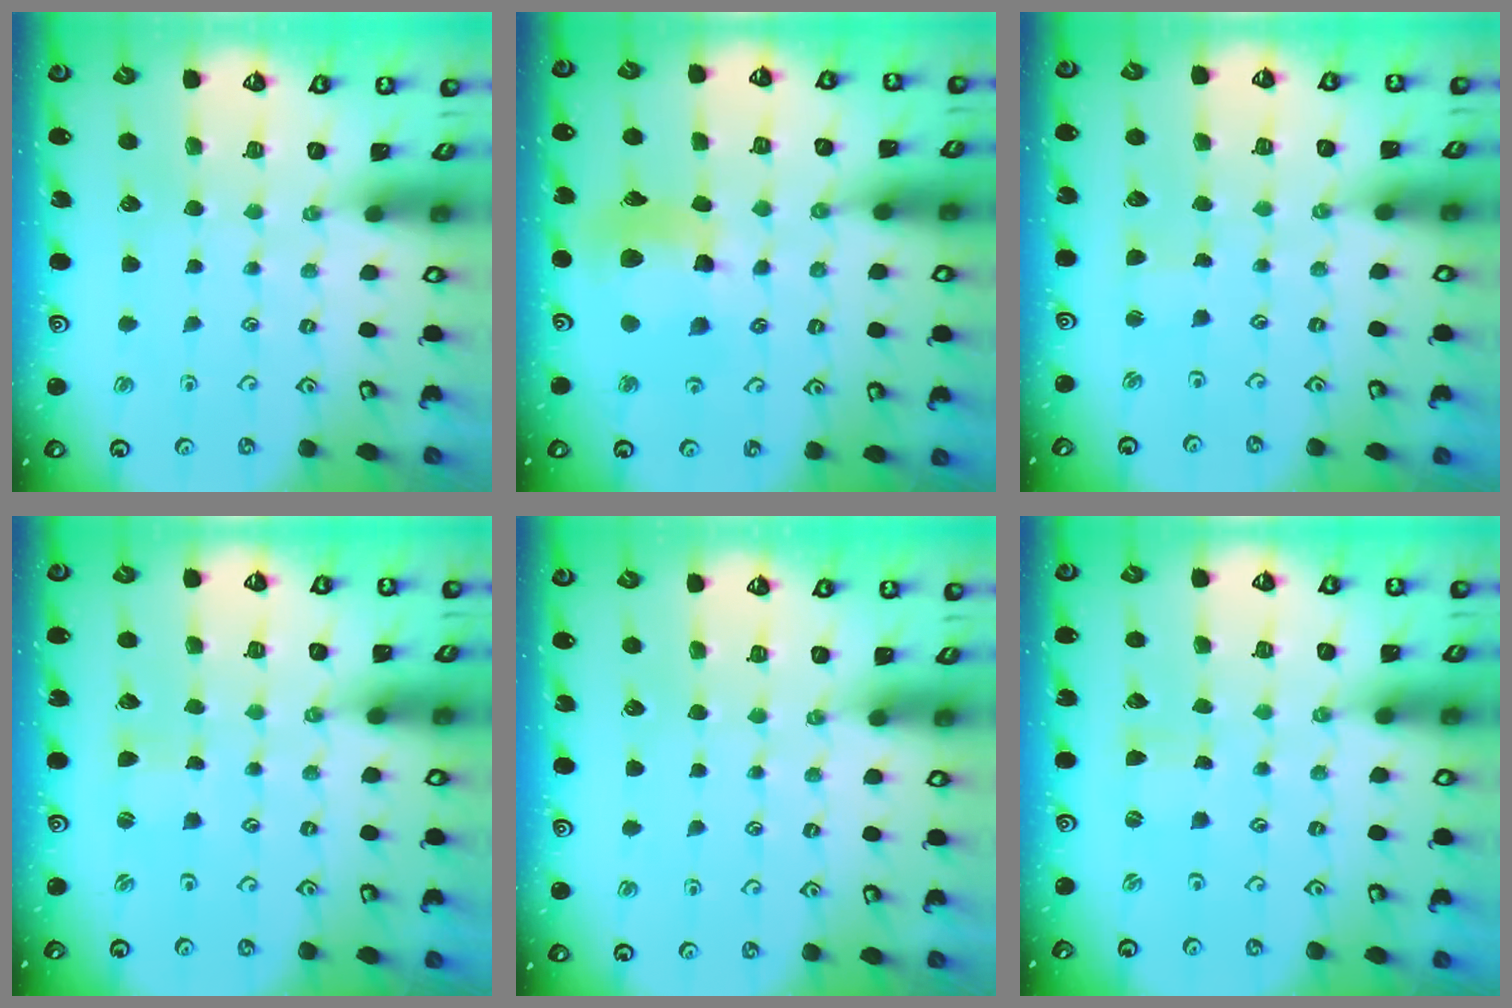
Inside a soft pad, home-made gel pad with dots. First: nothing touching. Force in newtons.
{"total": 13.6, "press": 13.6, "slide": 1.4}
{"total": 1.6, "press": 1.6, "slide": 0.3}
{"total": 0.9, "press": 0.9, "slide": 0.2}
{"total": 0.0}
{"total": 0.0}